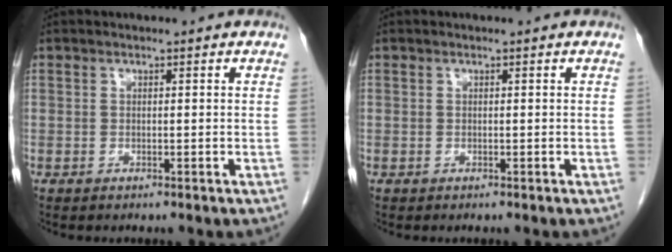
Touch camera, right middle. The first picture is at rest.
{"total": 0.0}